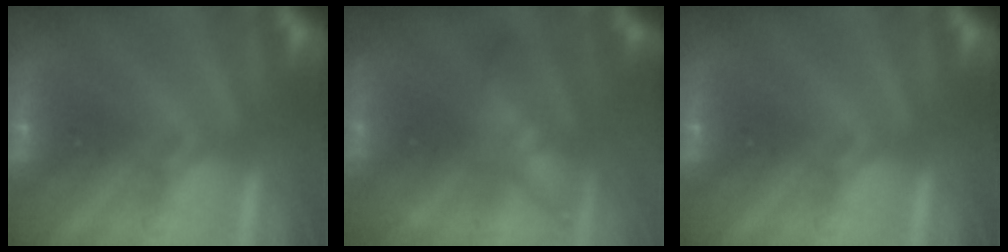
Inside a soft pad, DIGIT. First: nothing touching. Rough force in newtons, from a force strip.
{"total": 8.7}
{"total": 0.0}